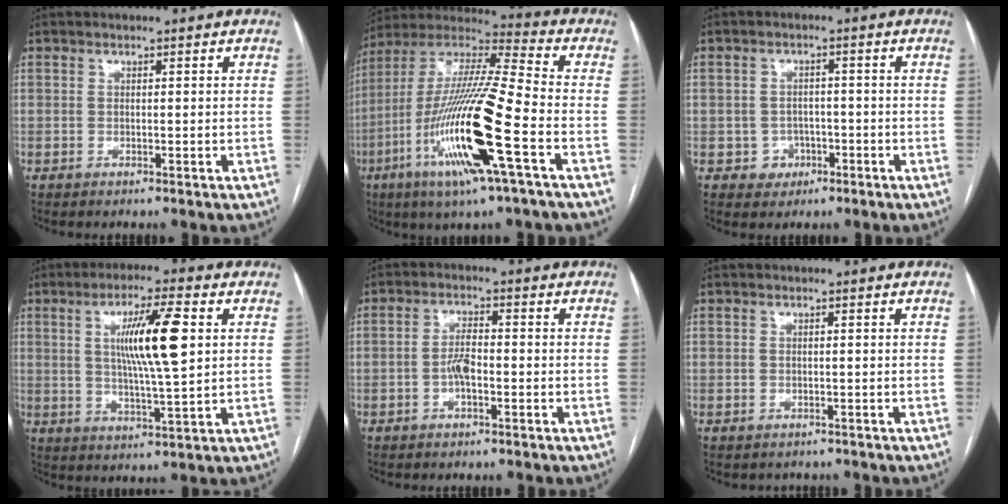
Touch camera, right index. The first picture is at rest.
{"total": 21.0, "force": [-7.1, 0.8, 19.7], "torque": [-0.412, -0.024, -0.138]}
{"total": 3.6, "force": [-1.3, 3.3, 0.3], "torque": [0.007, 0.015, -0.012]}
{"total": 10.9, "force": [2.5, 0.6, 10.5], "torque": [-0.187, -0.001, 0.046]}
{"total": 3.2, "force": [-1.0, 1.0, 2.9], "torque": [-0.058, 0.009, -0.017]}
{"total": 1.4, "force": [-1.1, 0.9, -0.1], "torque": [-0.002, 0.004, -0.011]}